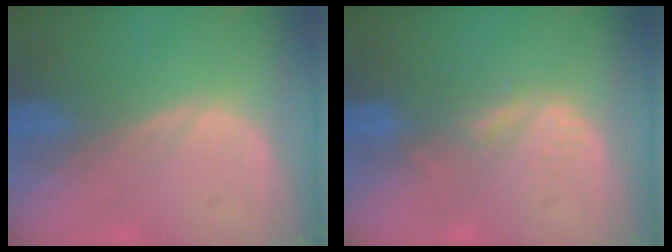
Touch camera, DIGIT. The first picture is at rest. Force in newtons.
{"total": 2.0, "press": 2.0, "slide": 0.3}